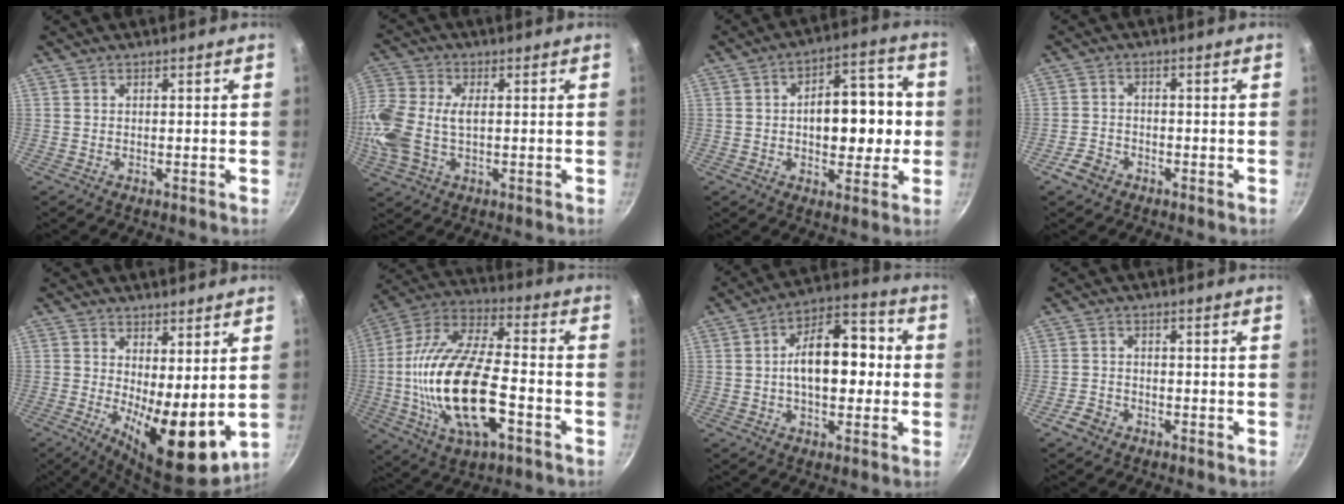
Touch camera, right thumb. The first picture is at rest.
{"total": 15.3, "force": [-0.3, 10.0, 11.7], "torque": [-0.268, 0.015, -0.018]}
{"total": 14.4, "force": [-0.4, 8.4, 11.7], "torque": [-0.119, 0.031, -0.011]}
{"total": 4.0, "force": [-2.5, 2.8, 1.5], "torque": [-0.027, 0.027, -0.044]}
{"total": 12.2, "force": [0.2, 4.6, 11.3], "torque": [-0.146, -0.026, 0.011]}
{"total": 24.1, "force": [-5.2, 10.7, 20.9], "torque": [-0.406, 0.025, -0.102]}
{"total": 15.0, "force": [-0.1, 8.8, 12.2], "torque": [-0.143, 0.039, -0.015]}
{"total": 3.1, "force": [-2.0, 2.2, 1.0], "torque": [-0.017, 0.024, -0.035]}